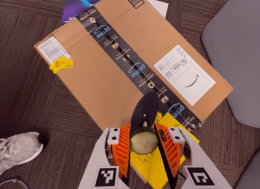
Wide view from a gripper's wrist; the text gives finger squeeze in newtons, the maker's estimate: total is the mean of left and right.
{"total": 8.8, "left": 8.9, "right": 8.7}